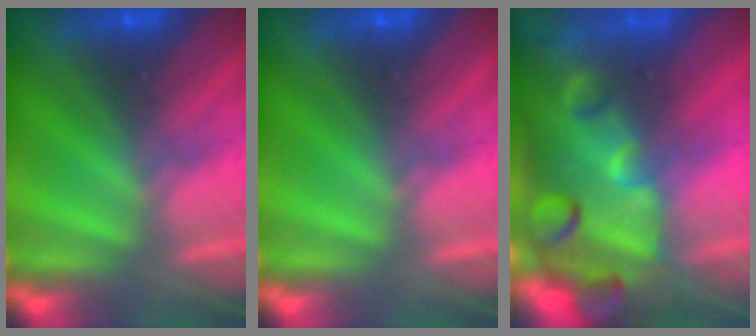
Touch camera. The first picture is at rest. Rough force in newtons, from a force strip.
{"total": 0.0}
{"total": 5.7}